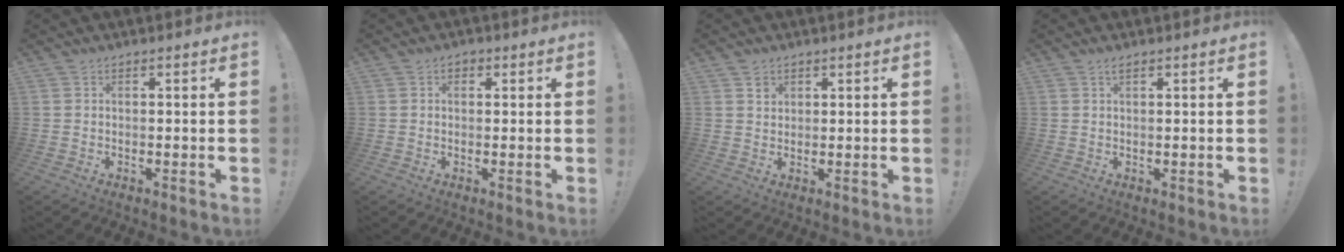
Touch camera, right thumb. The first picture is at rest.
{"total": 1.3, "force": [0.3, 1.1, 0.6], "torque": [-0.004, 0.002, 0.003]}
{"total": 2.0, "force": [1.2, 1.6, 0.3], "torque": [0.008, -0.007, 0.019]}
{"total": 1.1, "force": [0.8, 0.2, 0.7], "torque": [-0.006, -0.003, 0.013]}